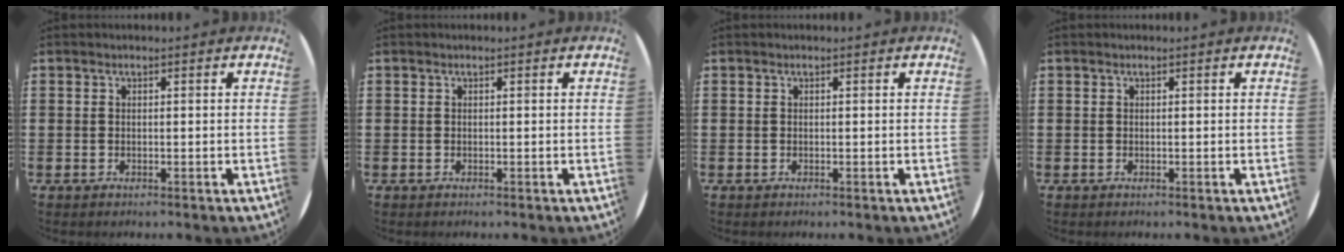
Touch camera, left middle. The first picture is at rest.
{"total": 0.0}
{"total": 0.0}
{"total": 0.0}